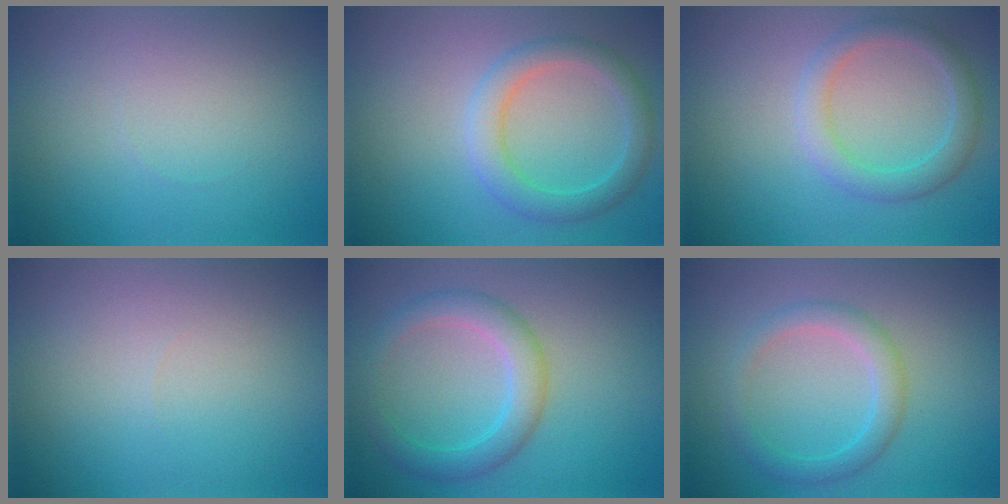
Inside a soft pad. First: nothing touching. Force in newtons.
{"total": 3.3, "press": 3.3, "slide": 0.1}
{"total": 2.8, "press": 2.8, "slide": 0.1}
{"total": 0.0}
{"total": 3.6, "press": 3.6, "slide": 0.0}
{"total": 2.6, "press": 2.6, "slide": 0.1}